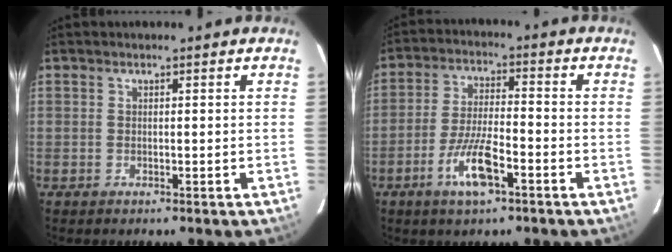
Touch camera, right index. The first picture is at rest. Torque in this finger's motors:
{"motor_torque": [1.17, -0.57, 0.27, 0.07]}